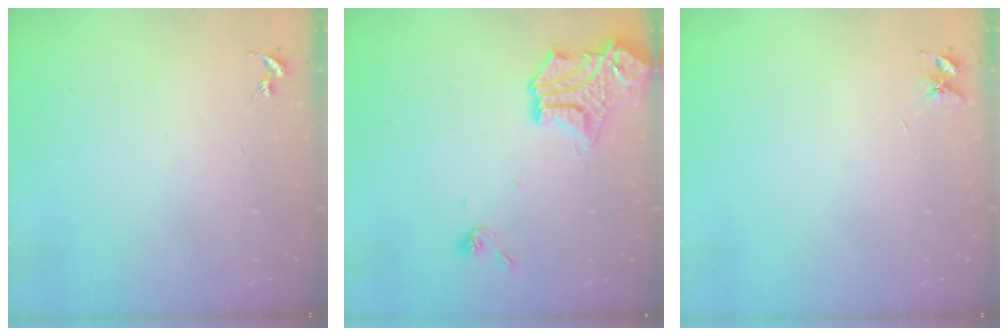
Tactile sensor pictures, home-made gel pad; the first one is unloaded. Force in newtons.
{"total": 15.8, "press": 15.8, "slide": 1.5}
{"total": 3.6, "press": 3.6, "slide": 0.5}